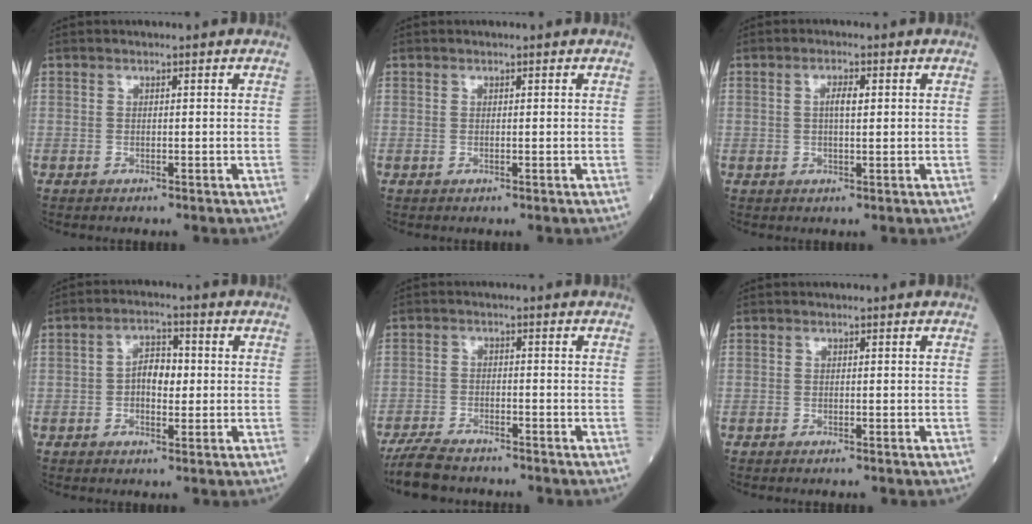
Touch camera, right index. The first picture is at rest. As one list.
[{"total": 0.0}, {"total": 2.6, "force": [0.5, 0.7, 2.4], "torque": [-0.045, 0.002, 0.008]}, {"total": 4.5, "force": [-0.2, 2.4, 3.8], "torque": [-0.063, 0.013, -0.006]}, {"total": 7.1, "force": [-6.3, 1.5, 2.8], "torque": [-0.055, -0.020, -0.109]}, {"total": 0.6, "force": [-0.6, 0.0, 0.3], "torque": [-0.009, -0.001, -0.010]}]